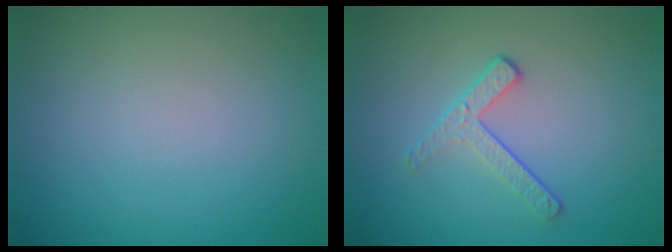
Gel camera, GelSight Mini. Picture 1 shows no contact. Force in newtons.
{"total": 2.0, "press": 1.4, "slide": 1.5}